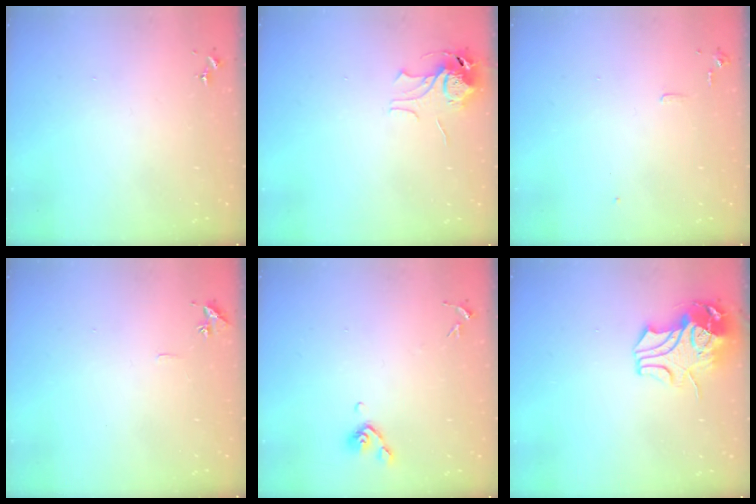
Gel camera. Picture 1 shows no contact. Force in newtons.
{"total": 8.0, "press": 8.0, "slide": 0.5}
{"total": 5.3, "press": 5.3, "slide": 0.6}
{"total": 4.8, "press": 4.8, "slide": 0.5}
{"total": 6.3, "press": 6.1, "slide": 1.5}
{"total": 11.6, "press": 11.5, "slide": 1.5}